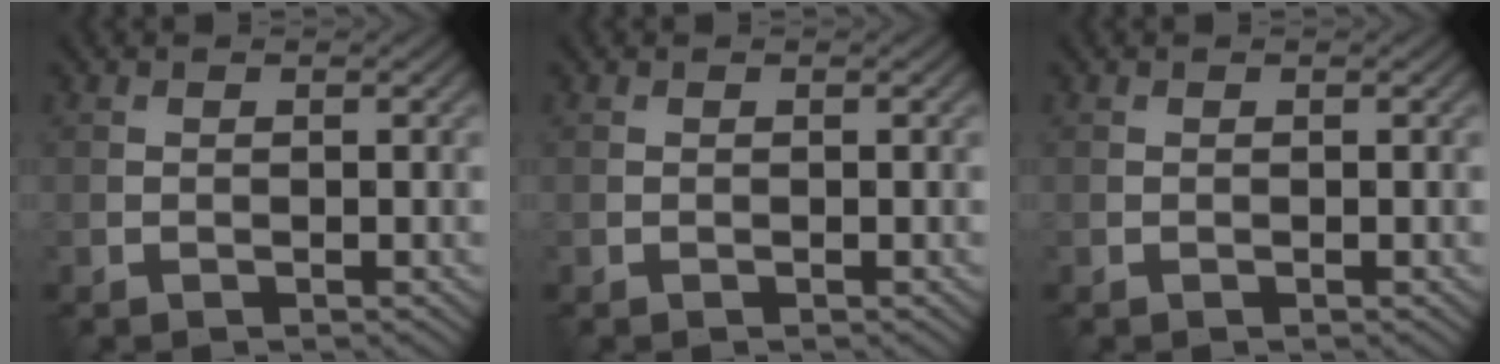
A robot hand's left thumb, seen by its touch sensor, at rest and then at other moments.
{"total": 0.0}
{"total": 0.0}